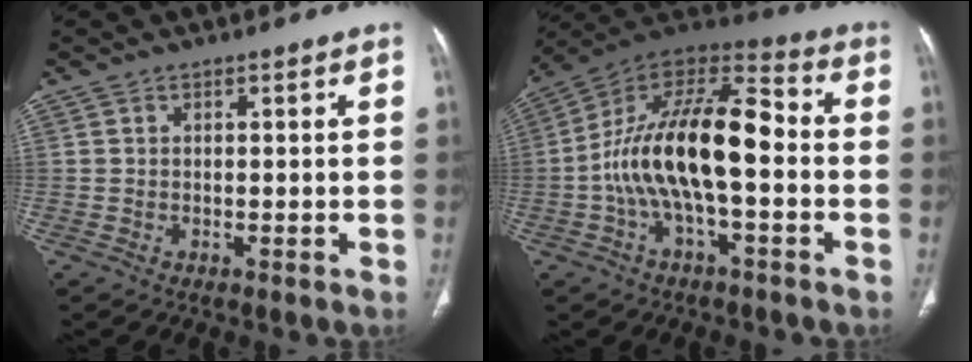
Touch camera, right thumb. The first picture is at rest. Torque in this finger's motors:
{"motor_torque": [1.55, 1.54, 1.58, -1.19, 0.54]}